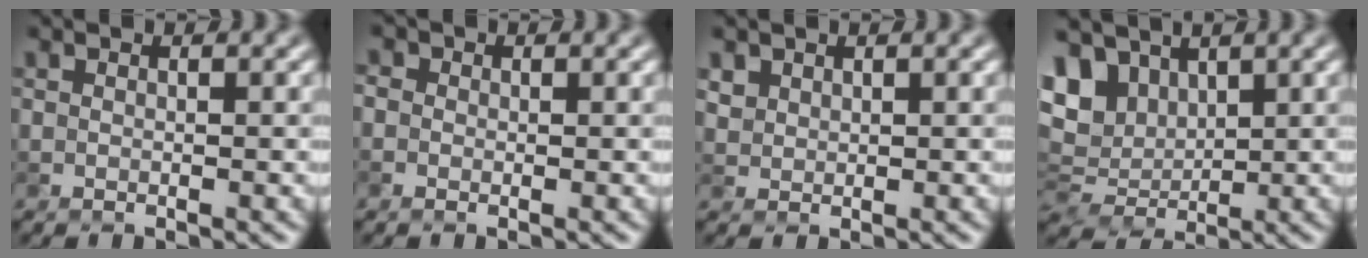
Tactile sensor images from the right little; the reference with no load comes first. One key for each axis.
{"total": 1.0, "fx": 0.1, "fy": 0.9, "fz": 0.3, "tx": -0.009, "ty": -0.001, "tz": -0.008}
{"total": 1.2, "fx": 0.7, "fy": 0.9, "fz": 0.2, "tx": -0.005, "ty": -0.001, "tz": 0.020}
{"total": 6.9, "fx": 3.0, "fy": 4.4, "fz": 4.3, "tx": -0.106, "ty": 0.021, "tz": 0.056}